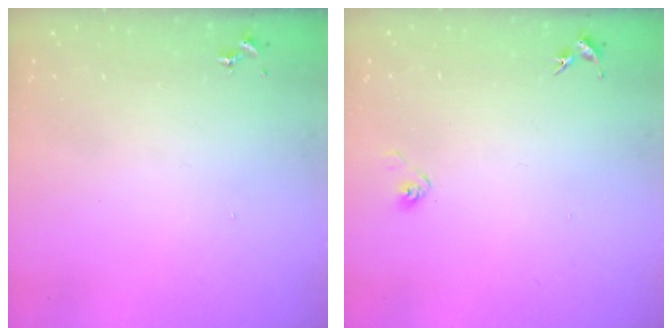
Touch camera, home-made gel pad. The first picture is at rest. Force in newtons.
{"total": 3.2, "press": 3.0, "slide": 0.9}